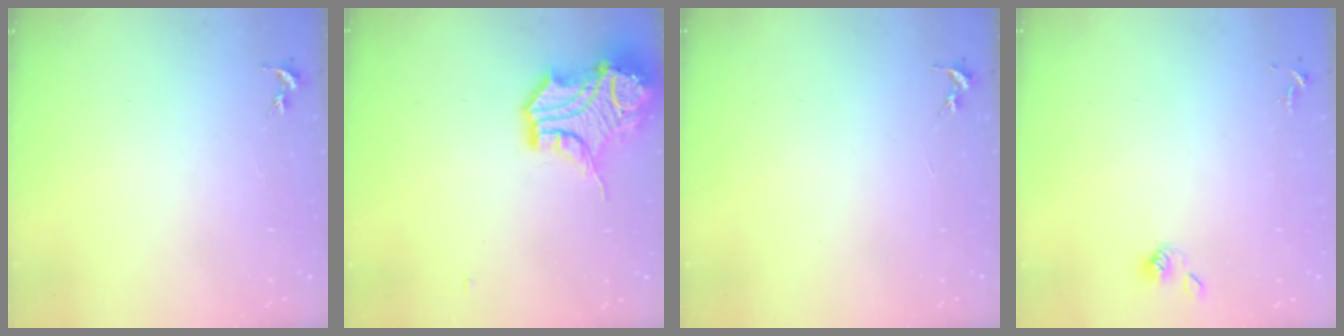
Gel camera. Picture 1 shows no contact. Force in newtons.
{"total": 15.8, "press": 15.6, "slide": 2.2}
{"total": 0.0}
{"total": 4.4, "press": 4.1, "slide": 1.6}